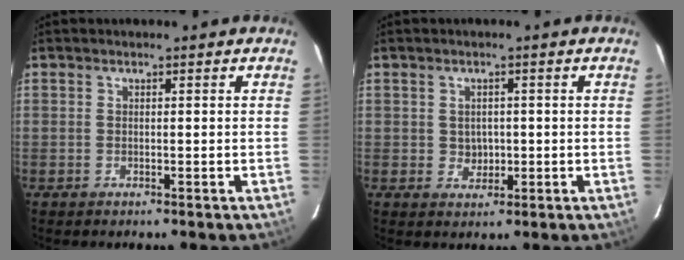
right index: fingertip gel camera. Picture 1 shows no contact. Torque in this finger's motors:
{"motor_torque": [-0.10, -0.11, 0.00, 0.00]}